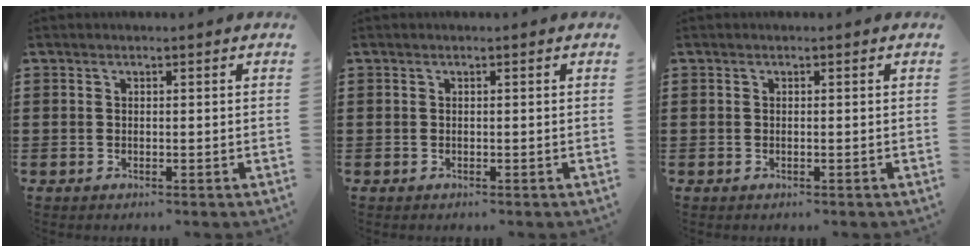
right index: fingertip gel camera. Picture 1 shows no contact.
{"total": 0.0}
{"total": 0.0}